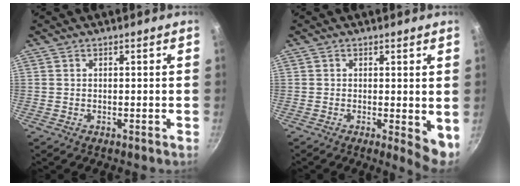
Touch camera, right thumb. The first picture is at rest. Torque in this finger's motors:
{"motor_torque": [-0.33, 0.51, 0.00, -0.17, 0.14]}